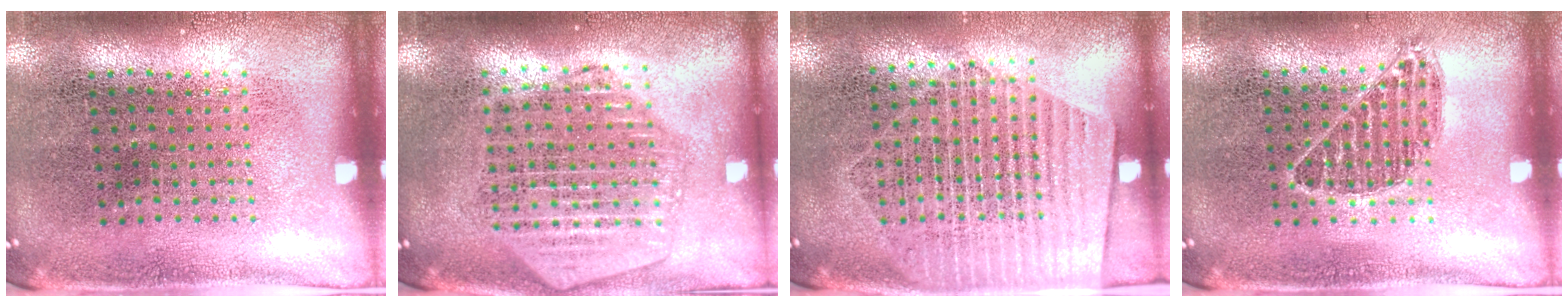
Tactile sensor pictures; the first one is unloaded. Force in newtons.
{"total": 2.0, "press": 1.9, "slide": 0.8}
{"total": 1.7, "press": 1.5, "slide": 0.7}
{"total": 0.7, "press": 0.7, "slide": 0.3}